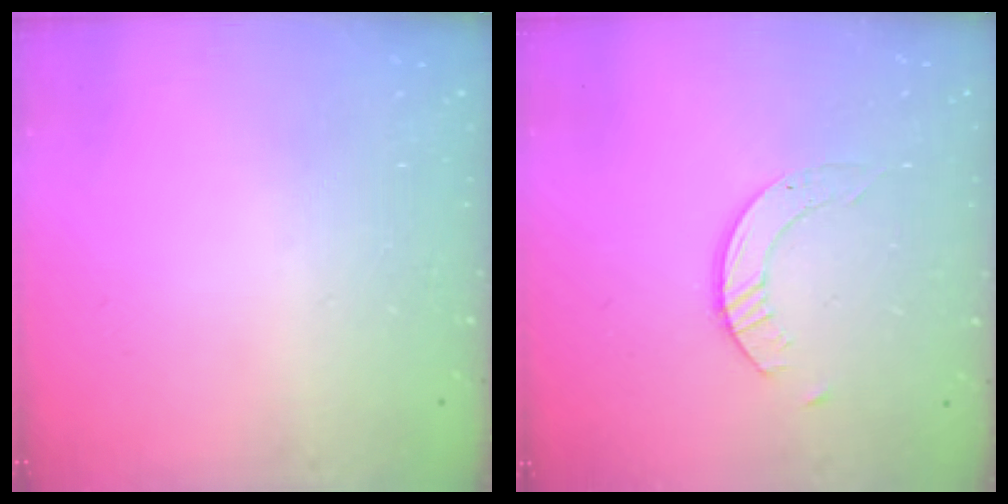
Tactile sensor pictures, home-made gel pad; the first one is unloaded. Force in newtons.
{"total": 2.6, "press": 2.5, "slide": 0.3}